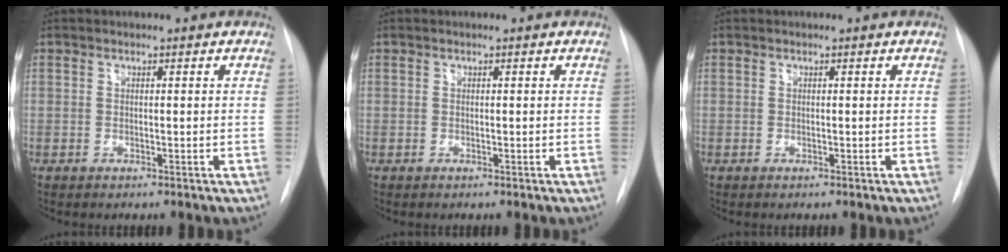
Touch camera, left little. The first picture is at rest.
{"total": 0.0}
{"total": 0.0}